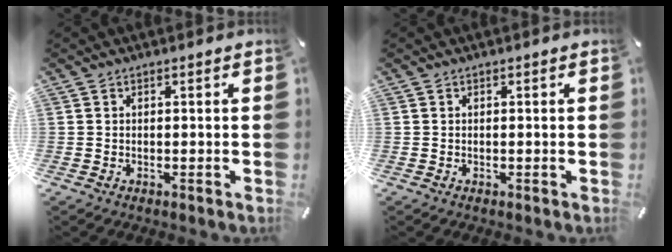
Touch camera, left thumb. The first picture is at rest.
{"total": 0.0}